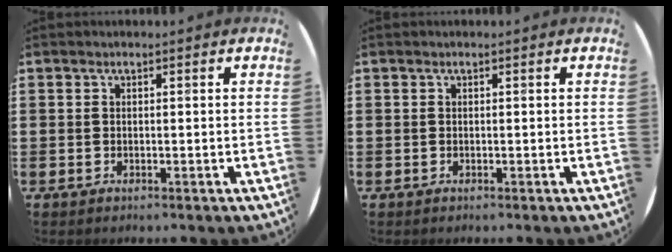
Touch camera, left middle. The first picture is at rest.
{"total": 0.0}